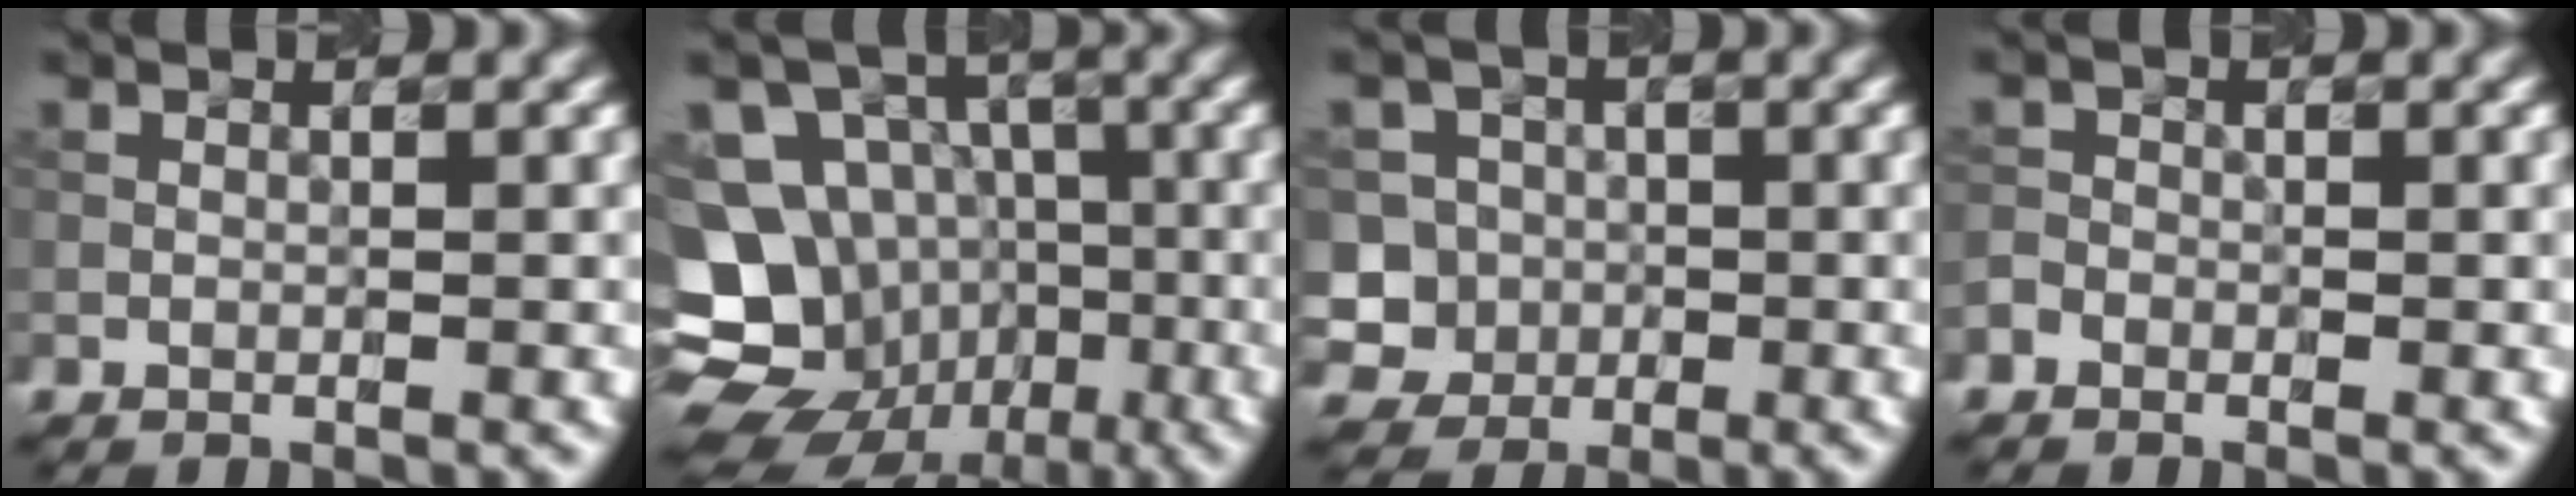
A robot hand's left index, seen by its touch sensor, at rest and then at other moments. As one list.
[{"total": 13.9, "force": [-5.1, 12.0, 4.6], "torque": [-0.100, -0.007, -0.087]}, {"total": 6.1, "force": [-1.3, 5.7, 1.5], "torque": [-0.017, 0.019, -0.051]}, {"total": 1.1, "force": [-0.8, 0.7, 0.1], "torque": [0.002, 0.003, -0.020]}]